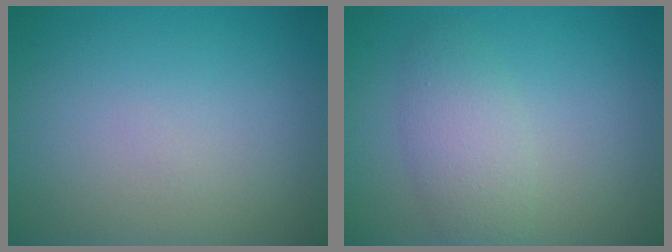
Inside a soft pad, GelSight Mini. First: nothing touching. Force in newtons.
{"total": 3.2, "press": 3.2, "slide": 0.1}